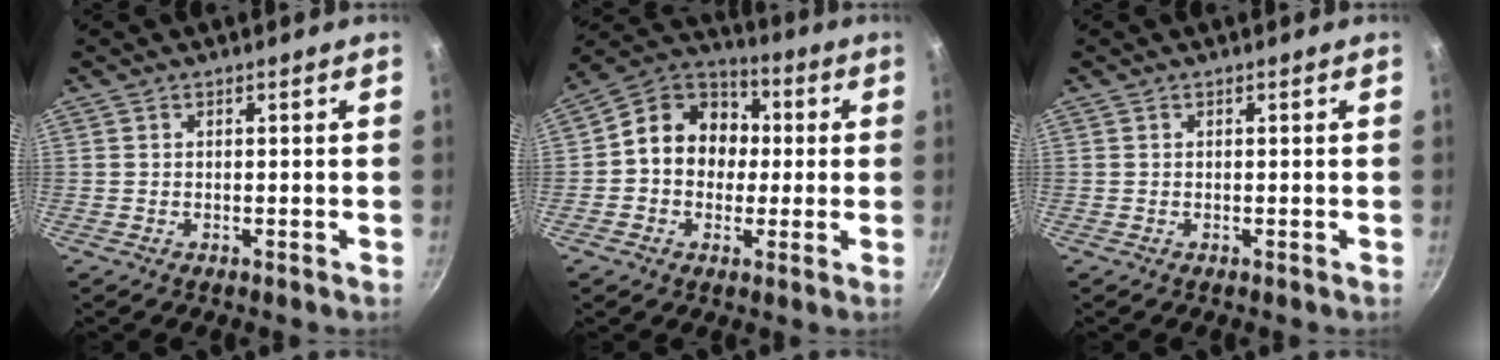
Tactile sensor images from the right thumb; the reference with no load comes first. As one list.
[{"total": 13.3, "force": [0.6, 11.2, 7.0], "torque": [-0.067, 0.031, -0.011]}, {"total": 0.0}]